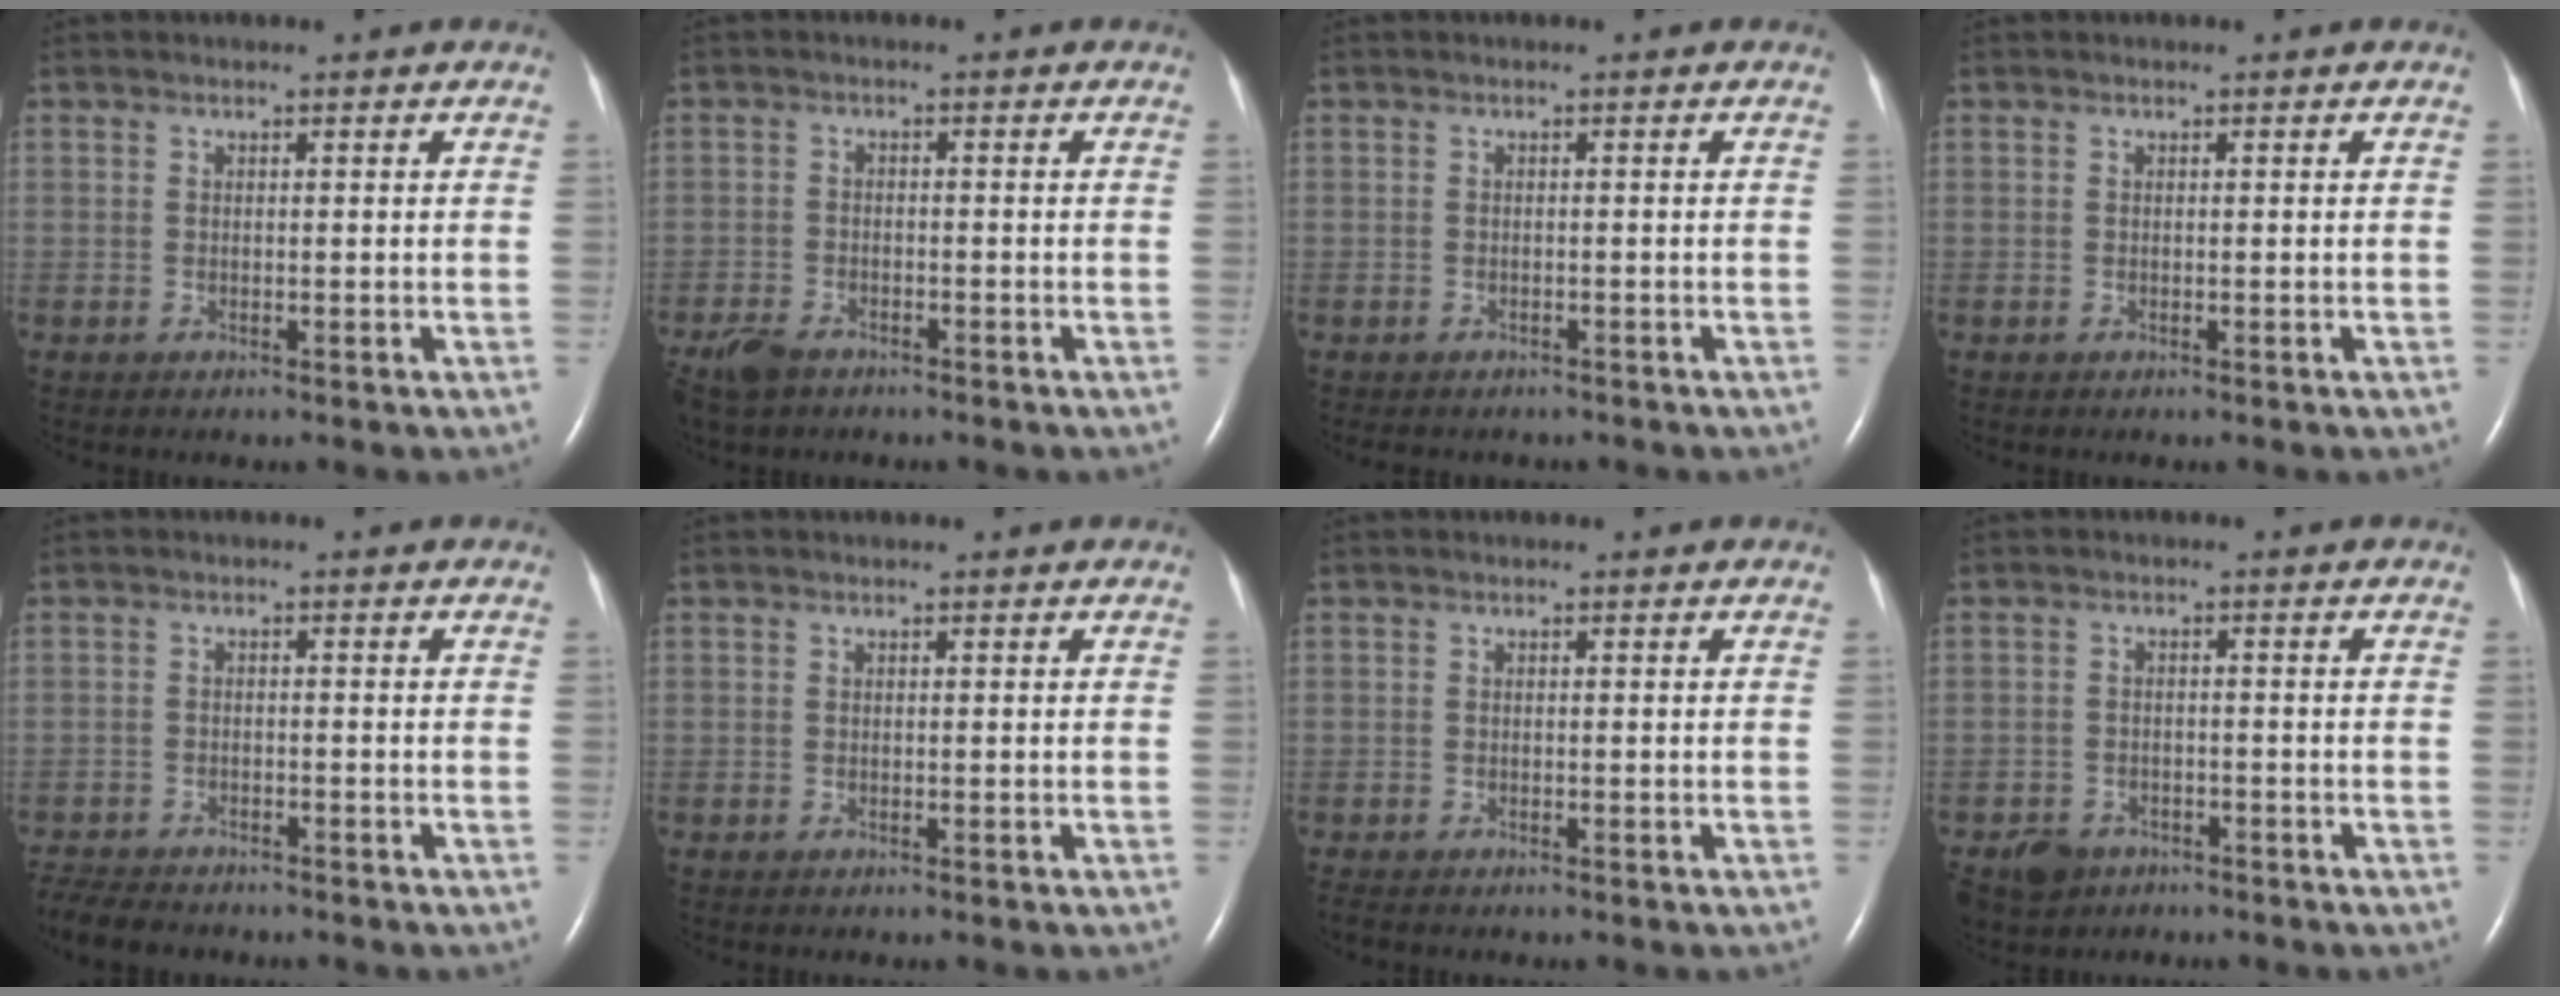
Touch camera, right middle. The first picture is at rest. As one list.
[{"total": 5.3, "force": [-4.1, 2.6, 2.2], "torque": [-0.050, -0.007, -0.072]}, {"total": 4.9, "force": [-4.2, 1.9, 1.7], "torque": [-0.020, -0.002, -0.049]}, {"total": 0.0}, {"total": 6.8, "force": [-6.2, 1.9, 2.2], "torque": [-0.040, -0.013, -0.099]}, {"total": 0.0}, {"total": 1.2, "force": [-1.1, 0.2, 0.5], "torque": [-0.014, -0.005, -0.015]}, {"total": 4.9, "force": [-3.3, 3.5, 0.9], "torque": [-0.021, 0.003, -0.051]}]